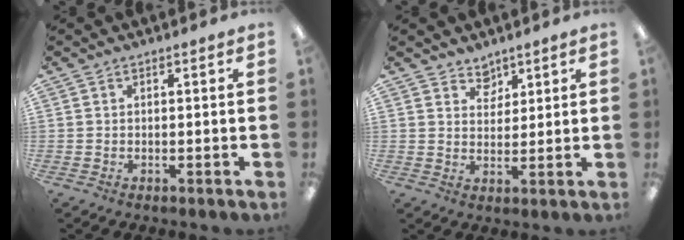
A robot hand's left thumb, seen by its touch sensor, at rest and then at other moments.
{"total": 4.4, "force": [3.6, 2.5, 0.1], "torque": [0.003, -0.019, 0.065]}